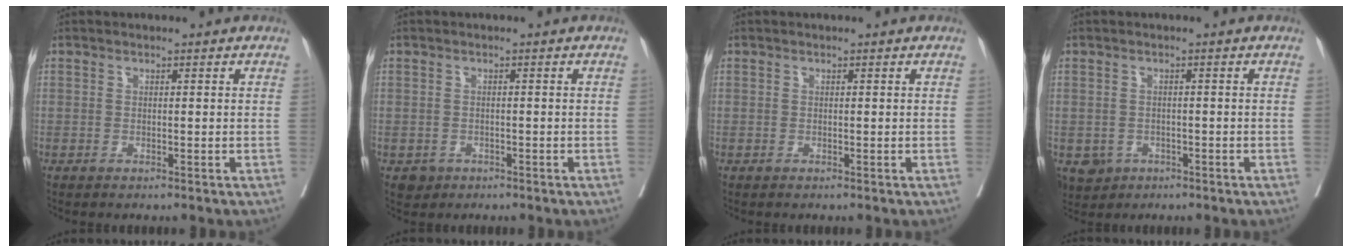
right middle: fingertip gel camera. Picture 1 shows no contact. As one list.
[{"total": 1.8, "force": [-0.9, 1.5, 0.2], "torque": [-0.001, 0.005, -0.010]}, {"total": 0.0}, {"total": 4.1, "force": [-2.0, 3.4, 1.0], "torque": [-0.016, 0.000, -0.025]}]